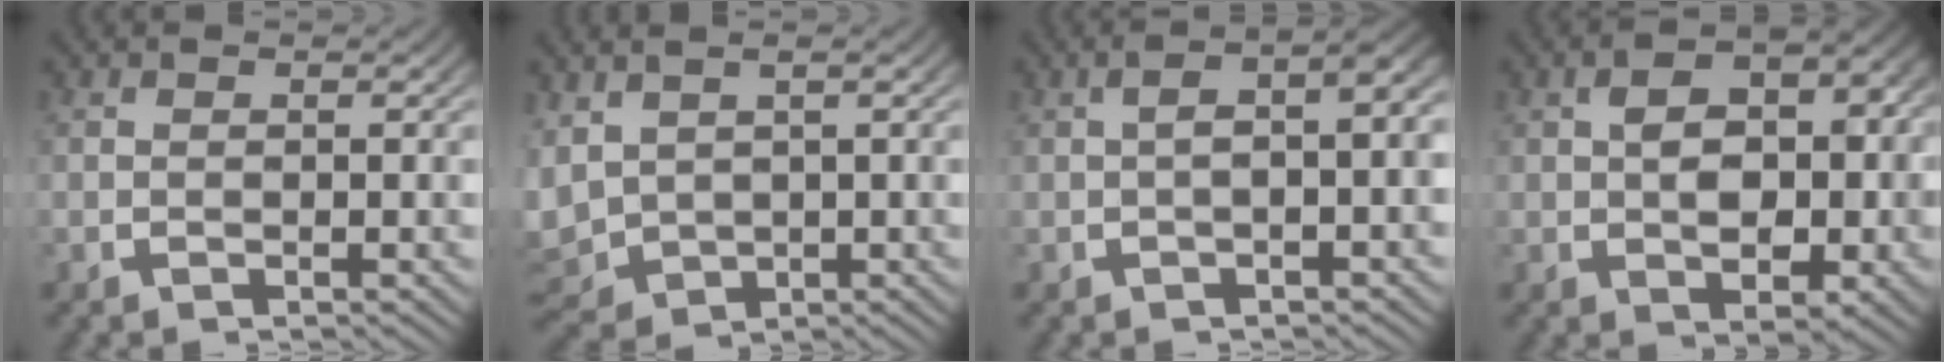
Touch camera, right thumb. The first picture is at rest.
{"total": 7.2, "force": [-0.5, 5.9, 4.1], "torque": [-0.118, -0.037, 0.016]}
{"total": 5.7, "force": [0.6, 2.2, 5.2], "torque": [-0.063, 0.024, 0.002]}
{"total": 6.7, "force": [0.2, 4.3, 5.1], "torque": [-0.082, -0.026, 0.018]}